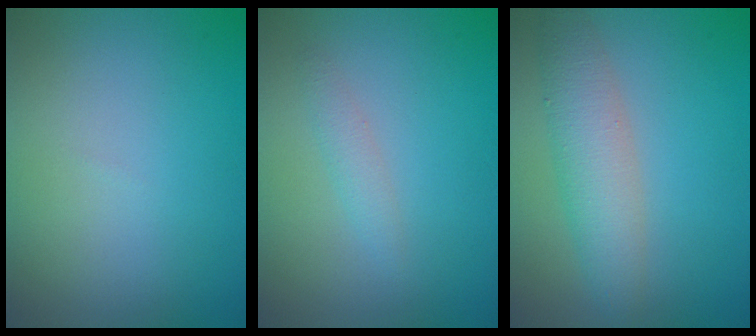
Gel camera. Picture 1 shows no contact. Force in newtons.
{"total": 1.2, "press": 1.2, "slide": 0.1}
{"total": 4.3, "press": 4.3, "slide": 0.1}